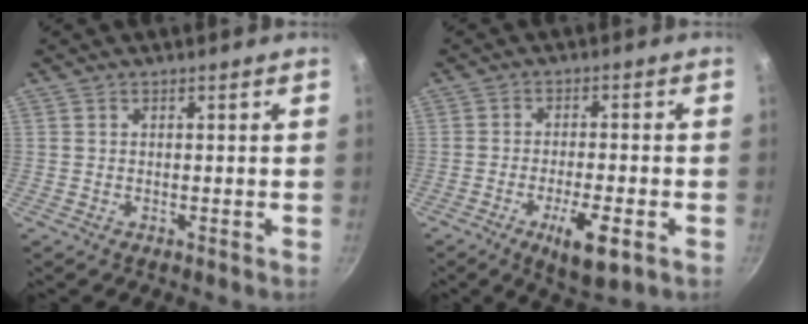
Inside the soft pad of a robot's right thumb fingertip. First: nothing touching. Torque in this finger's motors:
{"motor_torque": [1.35, 1.04, 0.72, -1.17, 0.23]}